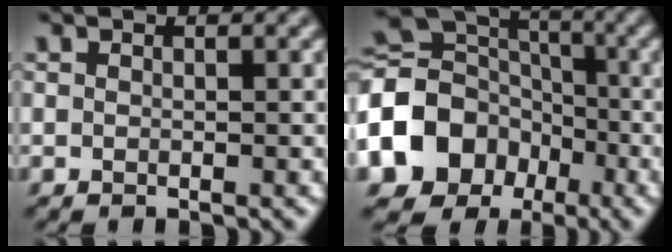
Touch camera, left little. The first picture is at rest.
{"total": 12.3, "force": [-4.4, 10.1, 5.5], "torque": [-0.135, -0.010, -0.099]}